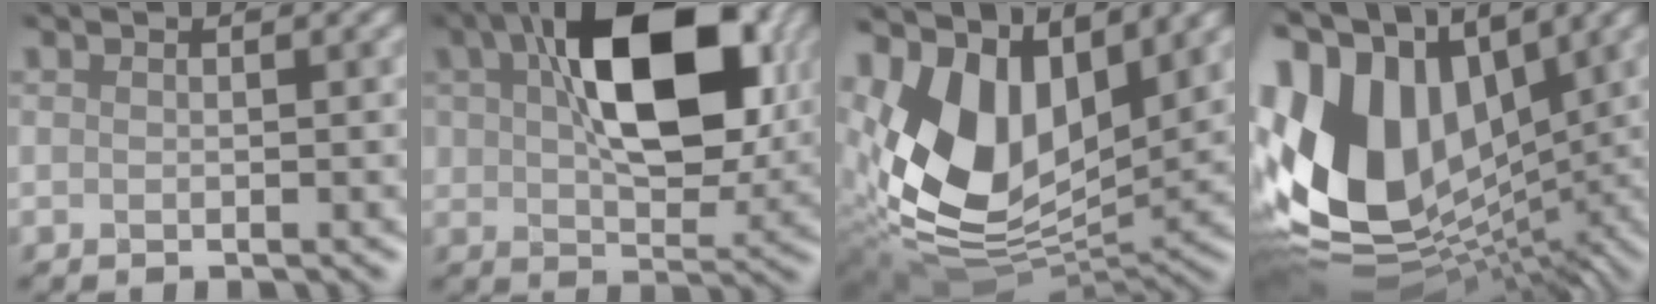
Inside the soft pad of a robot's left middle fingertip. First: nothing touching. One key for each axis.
{"total": 11.1, "fx": 3.7, "fy": 5.8, "fz": 8.8, "tx": -0.134, "ty": 0.013, "tz": 0.058}
{"total": 10.6, "fx": 4.4, "fy": 6.7, "fz": 7.0, "tx": -0.163, "ty": -0.007, "tz": 0.087}
{"total": 16.3, "fx": 3.4, "fy": 11.5, "fz": 11.0, "tx": -0.259, "ty": 0.007, "tz": 0.062}